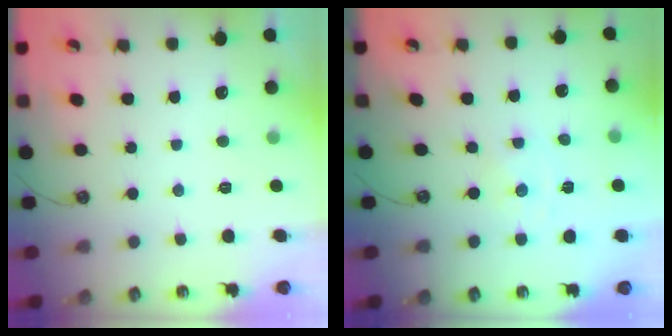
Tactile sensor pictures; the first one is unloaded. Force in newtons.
{"total": 0.0}